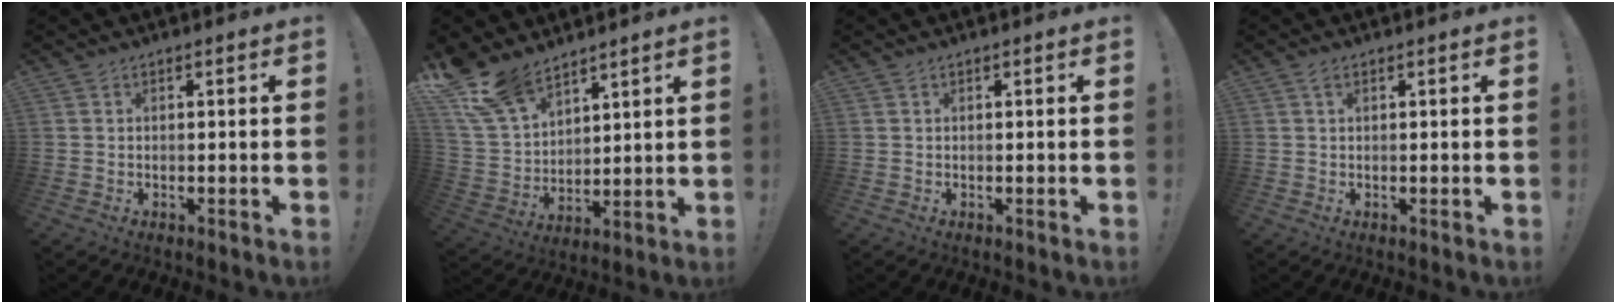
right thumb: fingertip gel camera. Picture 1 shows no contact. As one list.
[{"total": 15.1, "force": [11.7, 7.7, 5.7], "torque": [-0.123, -0.077, 0.226]}, {"total": 0.0}, {"total": 1.1, "force": [0.7, 0.5, 0.7], "torque": [-0.009, 0.000, 0.012]}]